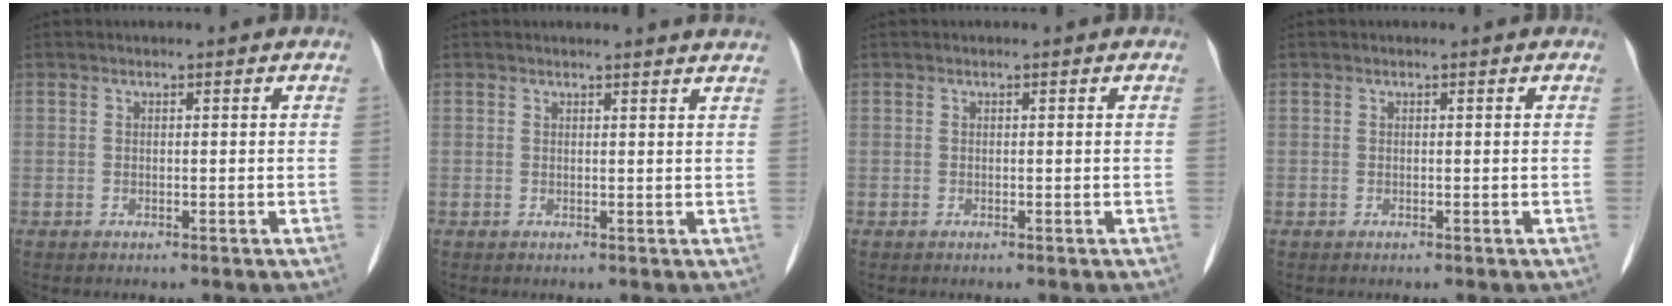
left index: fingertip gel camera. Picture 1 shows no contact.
{"total": 4.7, "force": [4.6, -0.3, 1.1], "torque": [-0.012, 0.000, 0.035]}
{"total": 0.0}
{"total": 0.0}